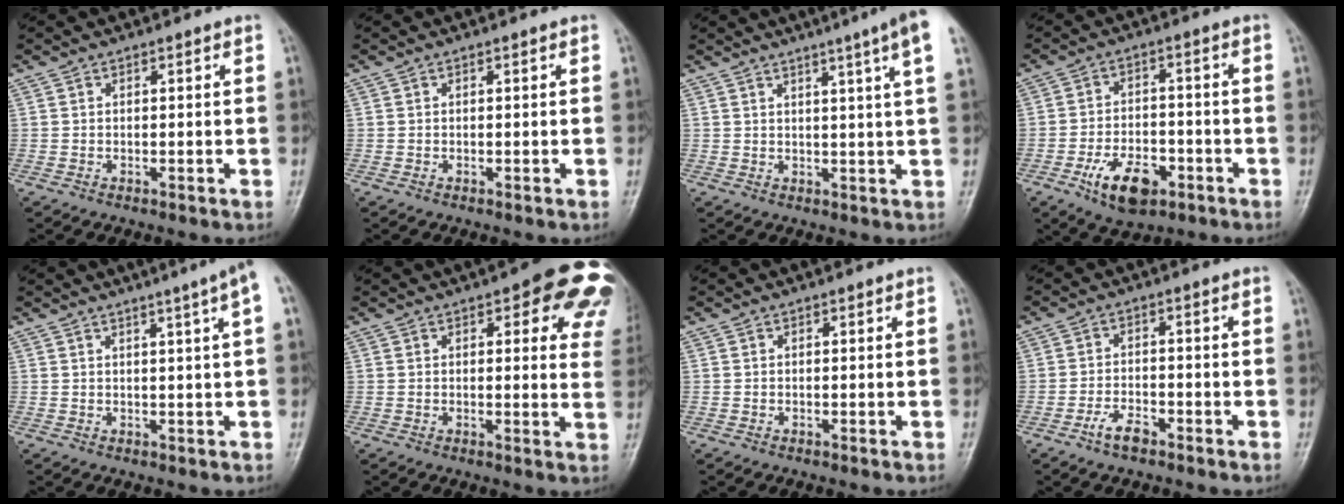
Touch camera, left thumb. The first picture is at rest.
{"total": 0.0}
{"total": 8.3, "force": [4.8, -1.0, 6.7], "torque": [-0.090, -0.004, 0.052]}
{"total": 9.9, "force": [-4.8, 5.5, 6.8], "torque": [-0.097, 0.021, -0.077]}
{"total": 6.0, "force": [3.0, -0.7, 5.1], "torque": [-0.068, 0.003, 0.037]}
{"total": 14.8, "force": [7.3, 5.7, 11.5], "torque": [-0.092, -0.021, 0.068]}
{"total": 0.0}
{"total": 3.8, "force": [-2.6, 1.5, 2.3], "torque": [-0.048, 0.017, -0.048]}